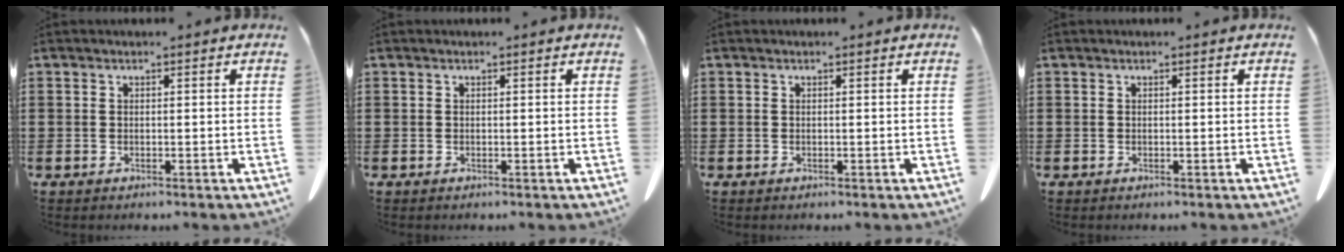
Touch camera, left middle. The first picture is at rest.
{"total": 0.0}
{"total": 0.0}
{"total": 0.0}